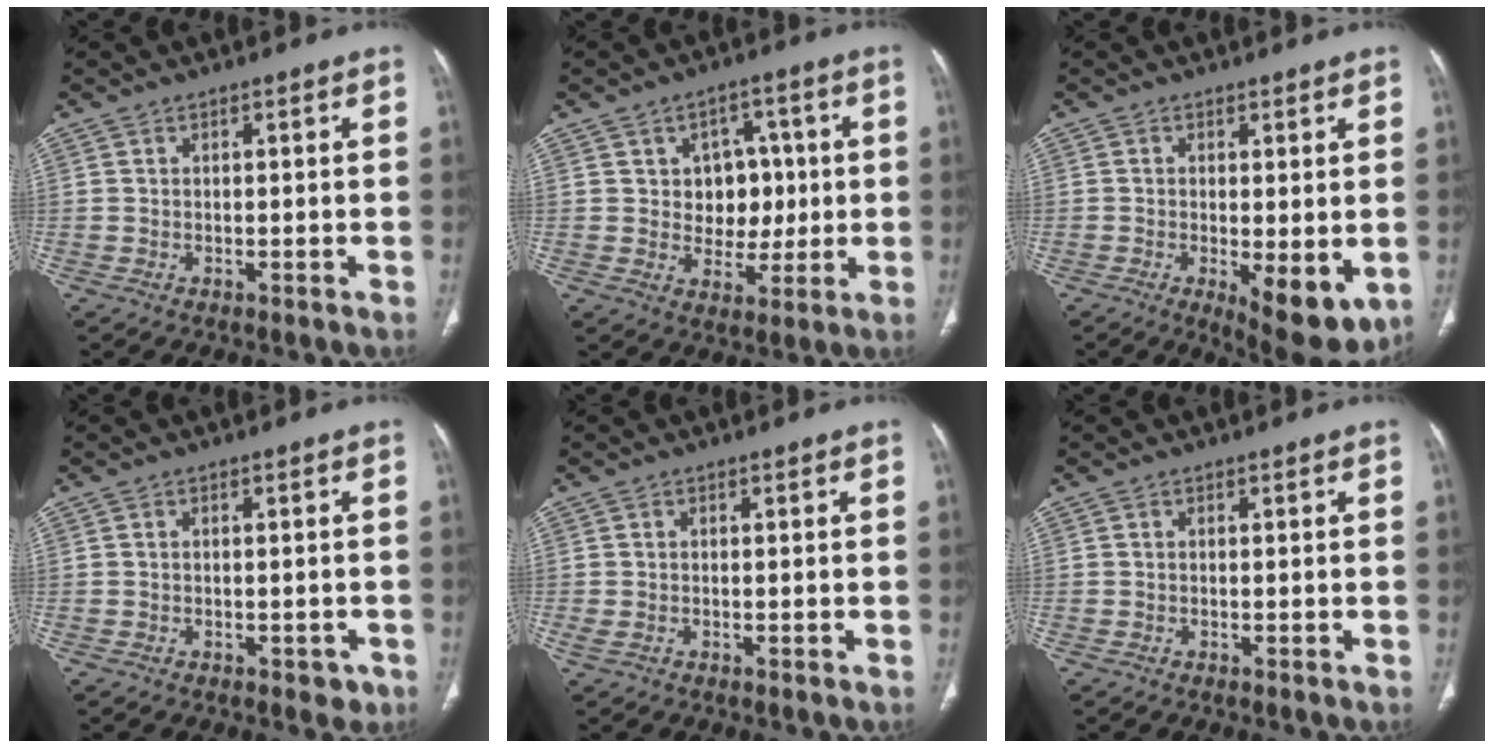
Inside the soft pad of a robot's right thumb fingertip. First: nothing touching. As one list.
[{"total": 8.9, "force": [1.3, 7.1, 5.3], "torque": [-0.023, -0.001, 0.023]}, {"total": 9.6, "force": [-2.2, 3.5, 8.6], "torque": [-0.119, -0.023, -0.024]}, {"total": 2.5, "force": [-1.1, 1.6, 1.6], "torque": [-0.005, 0.004, -0.010]}, {"total": 1.5, "force": [-0.3, 0.7, 1.2], "torque": [-0.034, 0.000, -0.005]}, {"total": 0.0}]